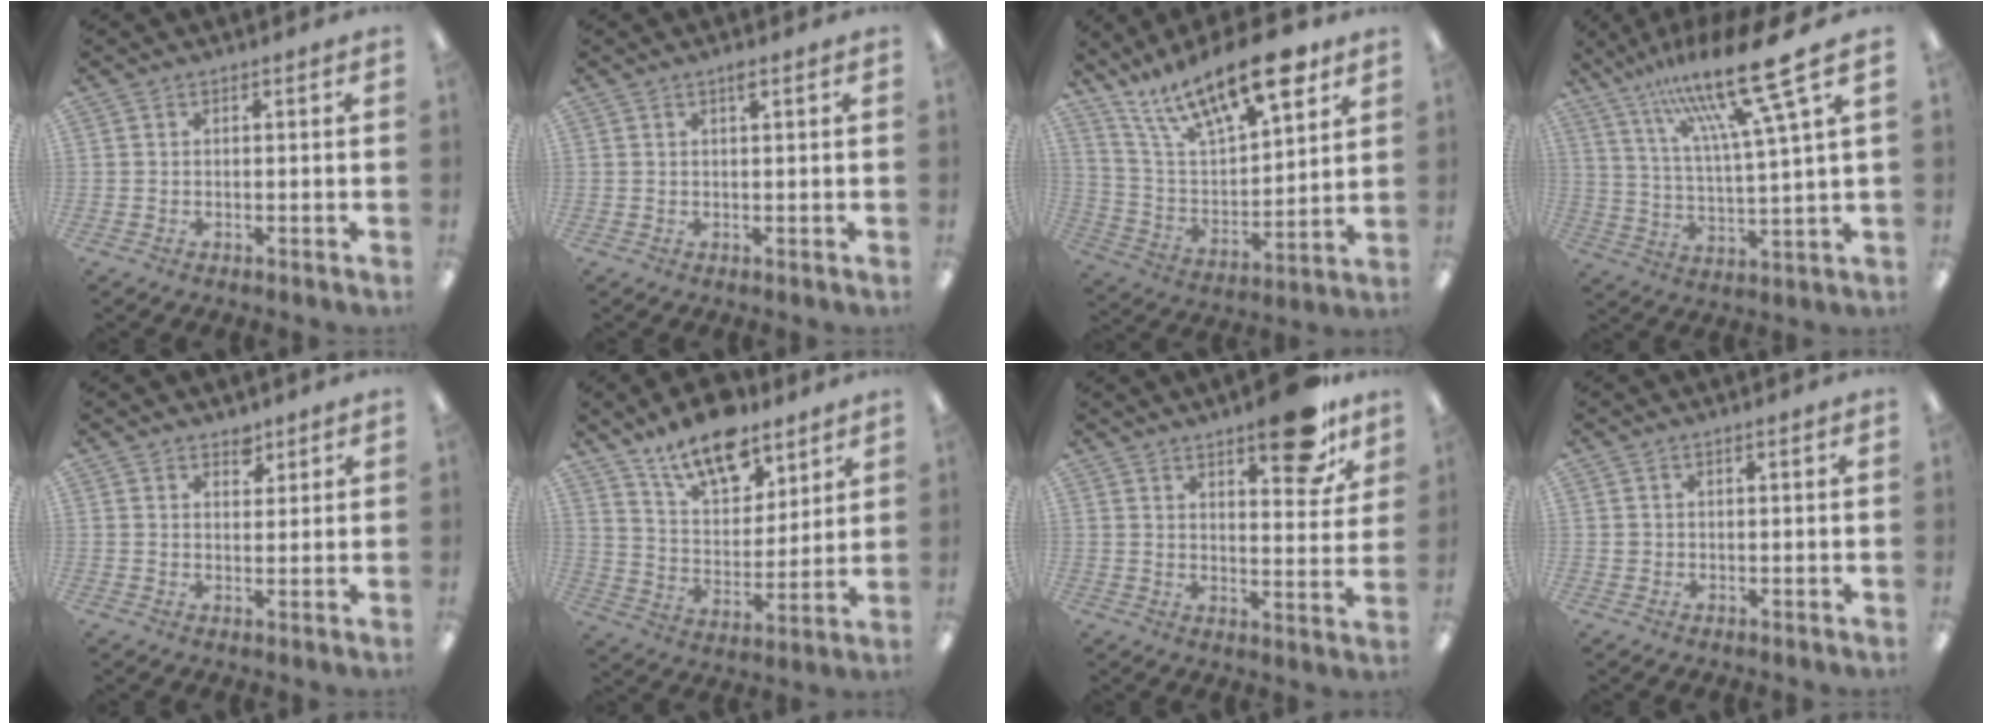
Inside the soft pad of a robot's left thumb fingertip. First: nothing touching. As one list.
[{"total": 1.3, "force": [0.8, 0.2, 1.0], "torque": [-0.015, -0.002, 0.011]}, {"total": 21.6, "force": [14.6, 7.8, 13.8], "torque": [-0.233, -0.081, 0.249]}, {"total": 20.7, "force": [13.8, 2.8, 15.3], "torque": [-0.270, -0.074, 0.216]}, {"total": 3.1, "force": [2.5, 1.7, 0.6], "torque": [0.008, -0.017, 0.042]}, {"total": 14.7, "force": [11.4, 6.4, 6.8], "torque": [-0.109, -0.067, 0.203]}, {"total": 14.1, "force": [9.9, 5.2, 8.7], "torque": [-0.096, -0.059, 0.161]}, {"total": 0.8, "force": [0.1, 0.7, 0.2], "torque": [-0.005, 0.005, 0.002]}]